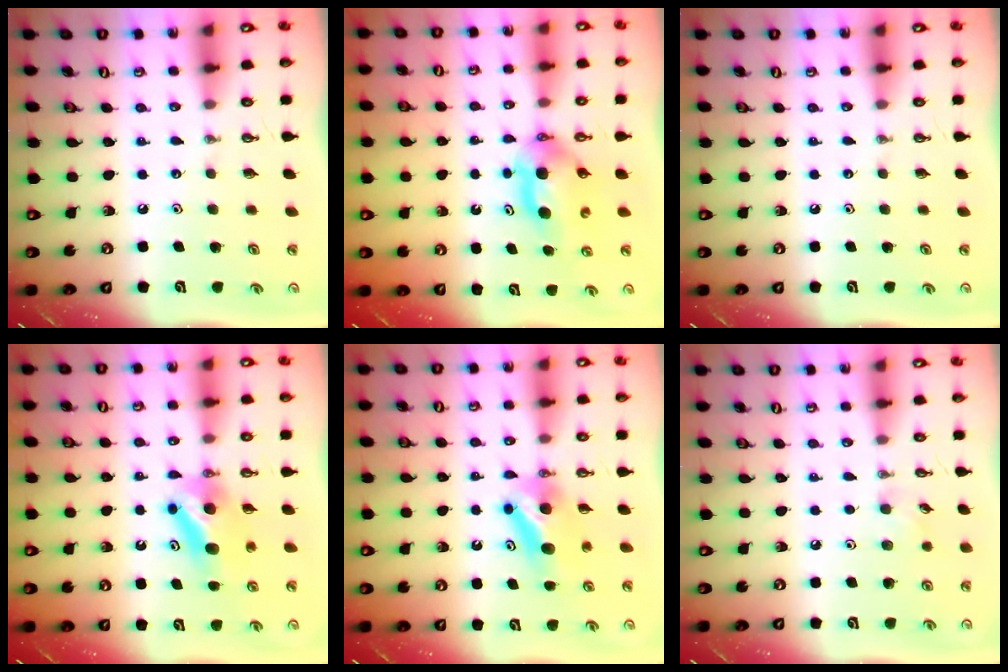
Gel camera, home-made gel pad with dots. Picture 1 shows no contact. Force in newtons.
{"total": 5.8, "press": 5.7, "slide": 1.1}
{"total": 0.0}
{"total": 7.7, "press": 6.1, "slide": 4.7}
{"total": 8.0, "press": 6.6, "slide": 4.5}
{"total": 5.4, "press": 5.2, "slide": 1.4}